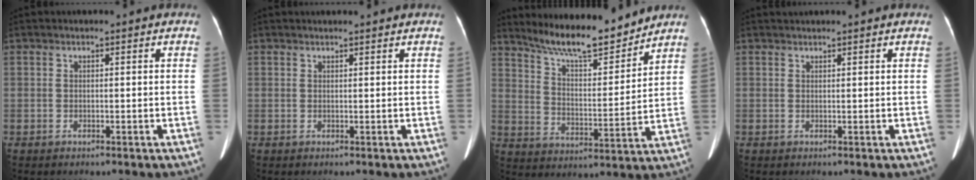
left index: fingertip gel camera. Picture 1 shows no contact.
{"total": 1.9, "force": [1.7, 0.2, 0.7], "torque": [-0.010, 0.016, 0.024]}
{"total": 12.4, "force": [11.5, 1.2, 4.6], "torque": [-0.081, -0.006, 0.195]}
{"total": 1.3, "force": [1.2, 0.0, 0.3], "torque": [-0.005, 0.023, 0.026]}